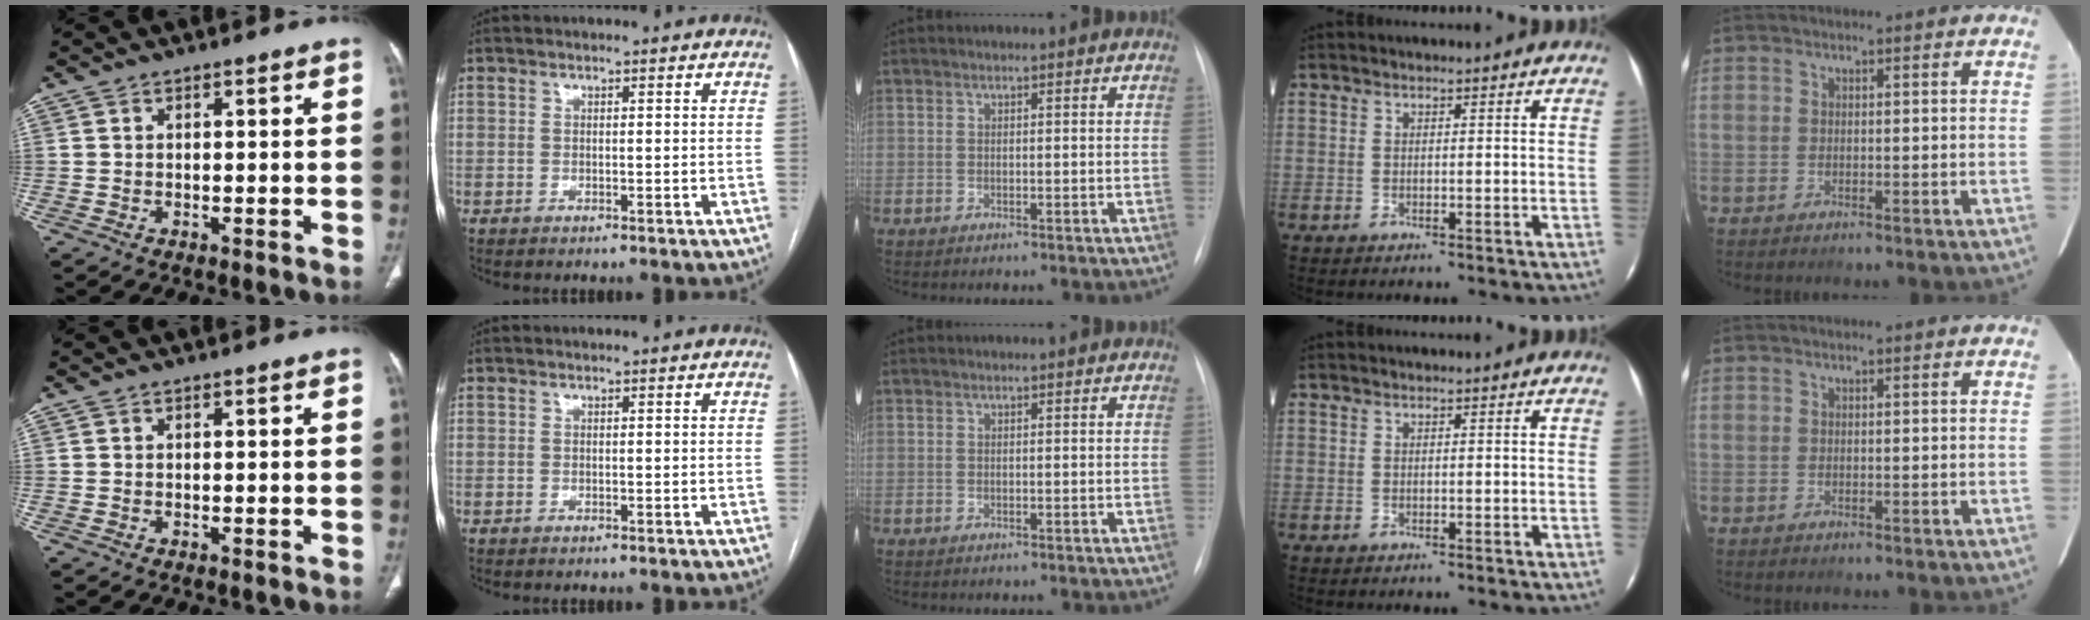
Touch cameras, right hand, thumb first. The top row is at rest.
{}